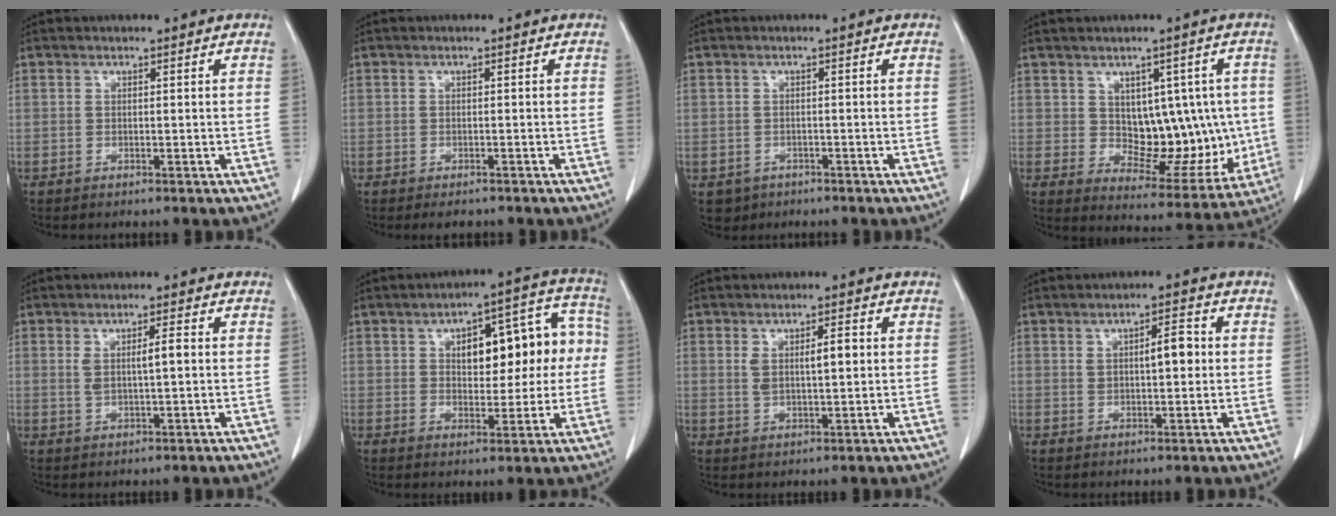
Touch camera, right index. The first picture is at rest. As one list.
[{"total": 2.0, "force": [-1.6, 1.0, 0.6], "torque": [-0.007, -0.001, -0.018]}, {"total": 2.4, "force": [-1.3, 2.0, 0.2], "torque": [-0.003, 0.003, -0.014]}, {"total": 11.6, "force": [0.9, 6.8, 9.4], "torque": [-0.099, 0.014, 0.037]}, {"total": 3.8, "force": [0.7, 0.7, 3.7], "torque": [-0.064, 0.007, 0.017]}, {"total": 13.4, "force": [1.9, 6.0, 11.9], "torque": [-0.150, 0.049, 0.035]}, {"total": 4.8, "force": [1.1, 1.5, 4.5], "torque": [-0.078, 0.009, 0.026]}, {"total": 4.6, "force": [1.0, 1.6, 4.3], "torque": [-0.067, 0.013, 0.020]}]